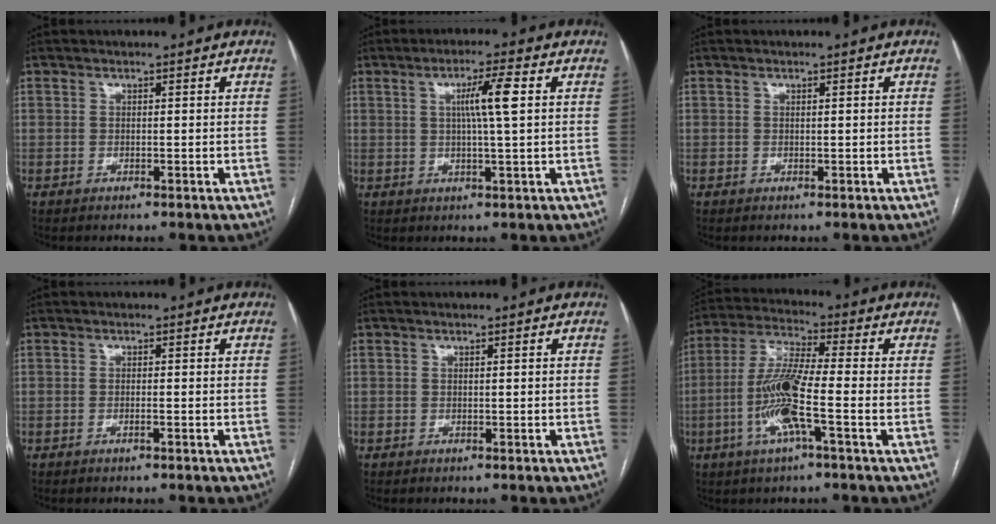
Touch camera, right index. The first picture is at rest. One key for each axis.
{"total": 5.8, "fx": 1.2, "fy": -0.4, "fz": 5.6, "tx": -0.098, "ty": 0.003, "tz": 0.022}
{"total": 0.0}
{"total": 0.6, "fx": -0.3, "fy": -0.1, "fz": 0.5, "tx": -0.012, "ty": 0.000, "tz": -0.004}
{"total": 0.0}
{"total": 10.9, "fx": -2.8, "fy": 0.5, "fz": 10.5, "tx": -0.218, "ty": -0.004, "tz": -0.063}